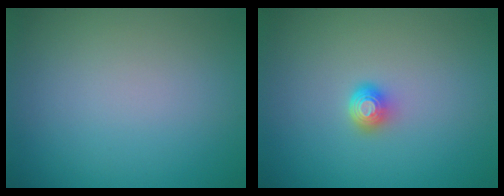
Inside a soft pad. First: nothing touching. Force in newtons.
{"total": 1.6, "press": 1.3, "slide": 1.1}